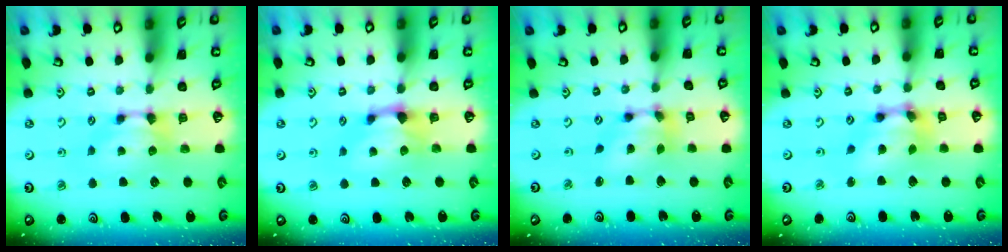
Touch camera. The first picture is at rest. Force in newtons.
{"total": 1.0, "press": 0.3, "slide": 1.0}
{"total": 5.9, "press": 5.6, "slide": 2.0}
{"total": 6.6, "press": 6.2, "slide": 2.4}